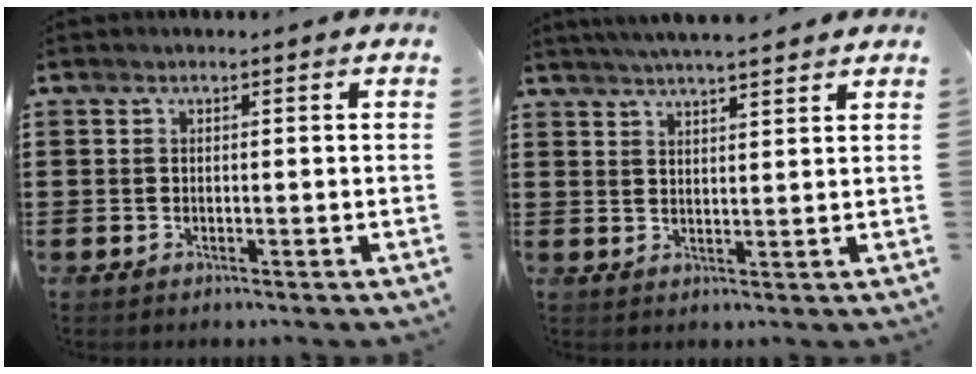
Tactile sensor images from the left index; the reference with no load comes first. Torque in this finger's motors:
{"motor_torque": [1.08, -1.05, 0.21, 0.06]}